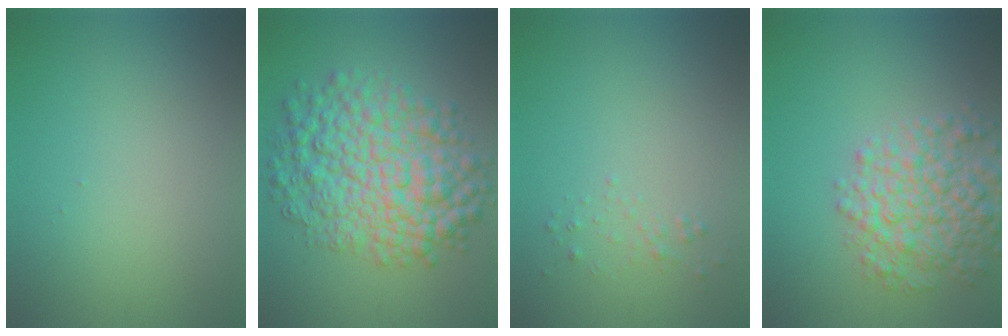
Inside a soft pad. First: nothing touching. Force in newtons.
{"total": 9.4, "press": 9.4, "slide": 0.2}
{"total": 0.7, "press": 0.7, "slide": 0.1}
{"total": 6.0, "press": 6.0, "slide": 0.1}